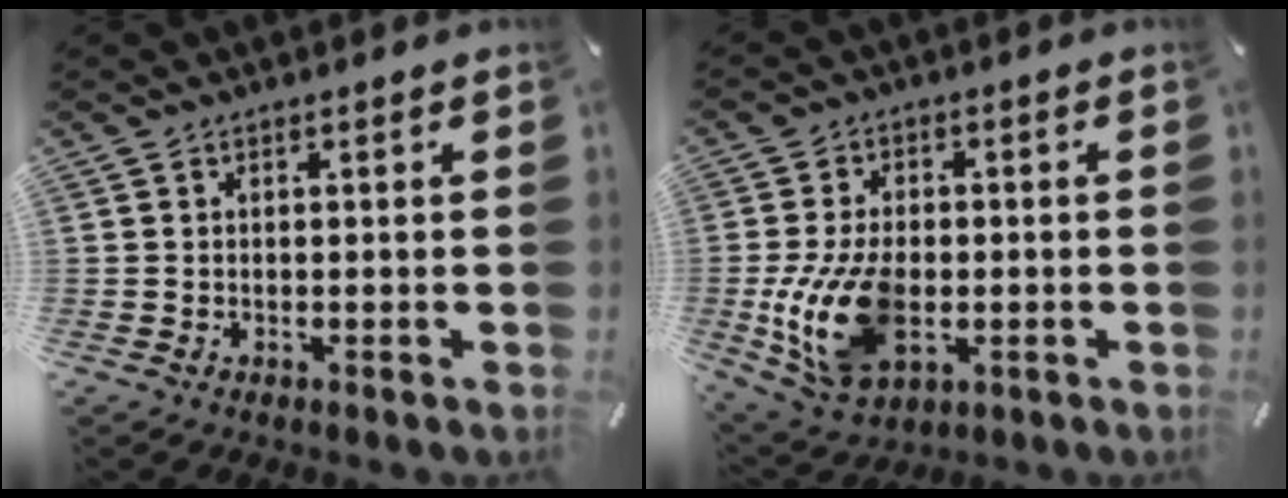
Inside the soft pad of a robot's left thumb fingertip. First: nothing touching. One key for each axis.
{"total": 14.4, "fx": -2.5, "fy": 9.5, "fz": 10.6, "tx": -0.224, "ty": 0.000, "tz": -0.041}